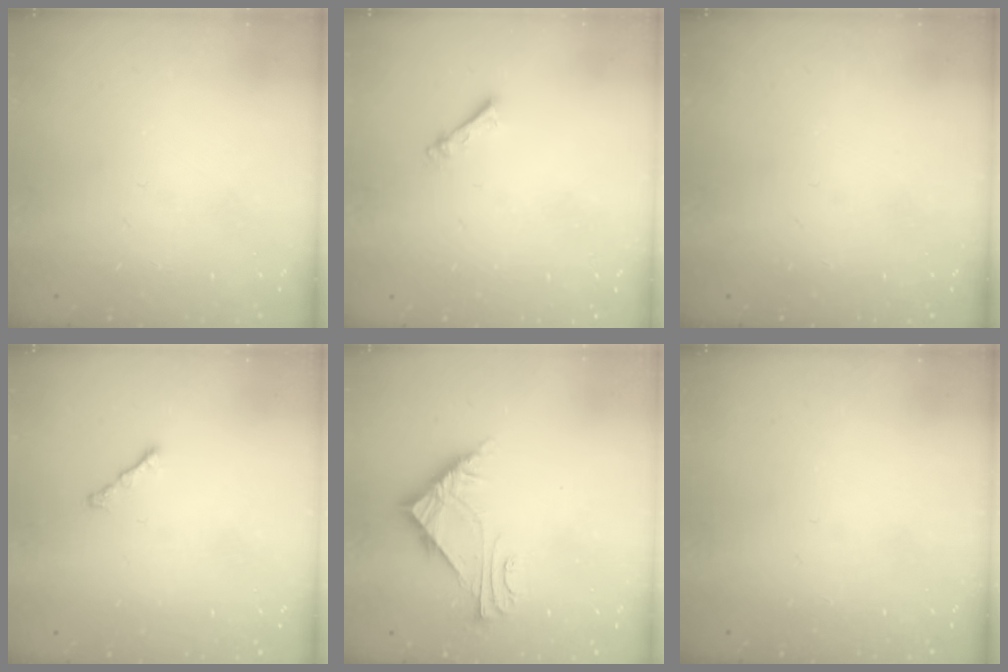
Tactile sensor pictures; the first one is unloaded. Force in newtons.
{"total": 2.5, "press": 2.5, "slide": 0.4}
{"total": 0.0}
{"total": 1.7, "press": 1.6, "slide": 0.6}
{"total": 7.0, "press": 7.0, "slide": 0.4}
{"total": 0.0}